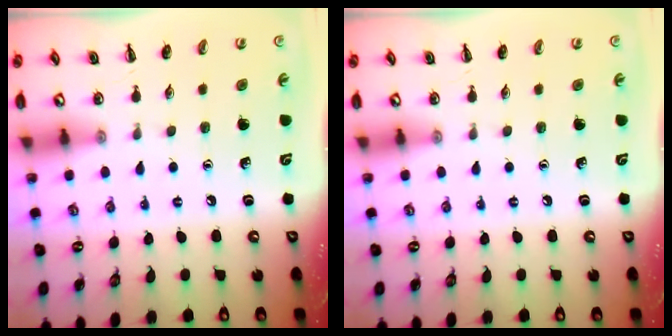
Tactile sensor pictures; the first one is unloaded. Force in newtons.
{"total": 0.0}